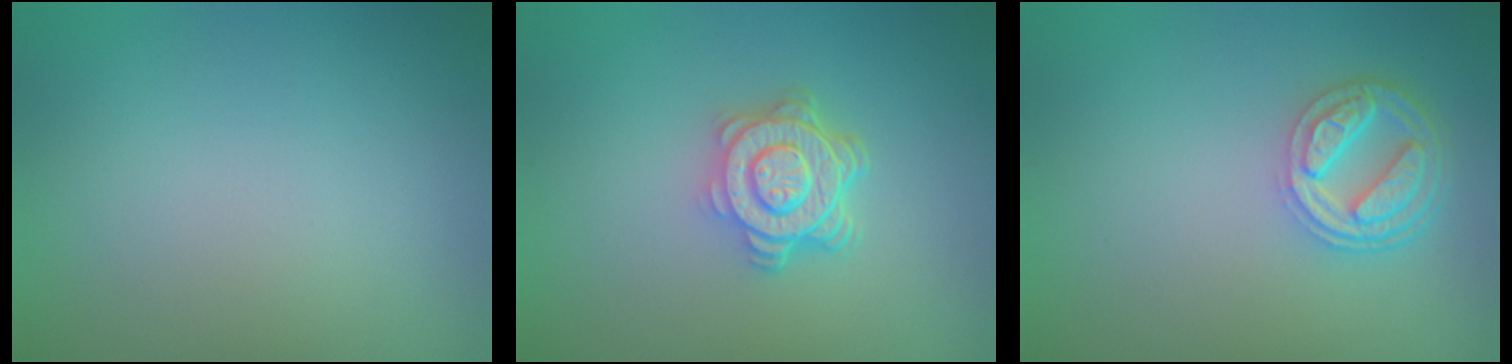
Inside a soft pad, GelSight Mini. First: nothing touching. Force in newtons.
{"total": 4.8, "press": 3.7, "slide": 3.1}
{"total": 4.5, "press": 3.5, "slide": 2.8}